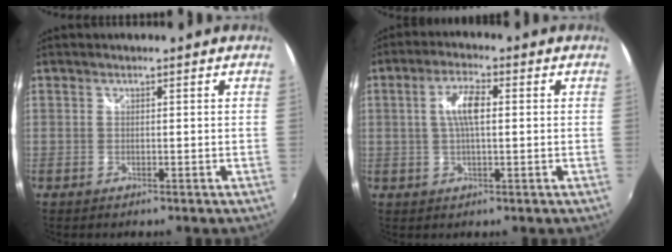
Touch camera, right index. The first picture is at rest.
{"total": 5.7, "force": [0.6, 1.8, 5.4], "torque": [-0.103, 0.009, 0.012]}